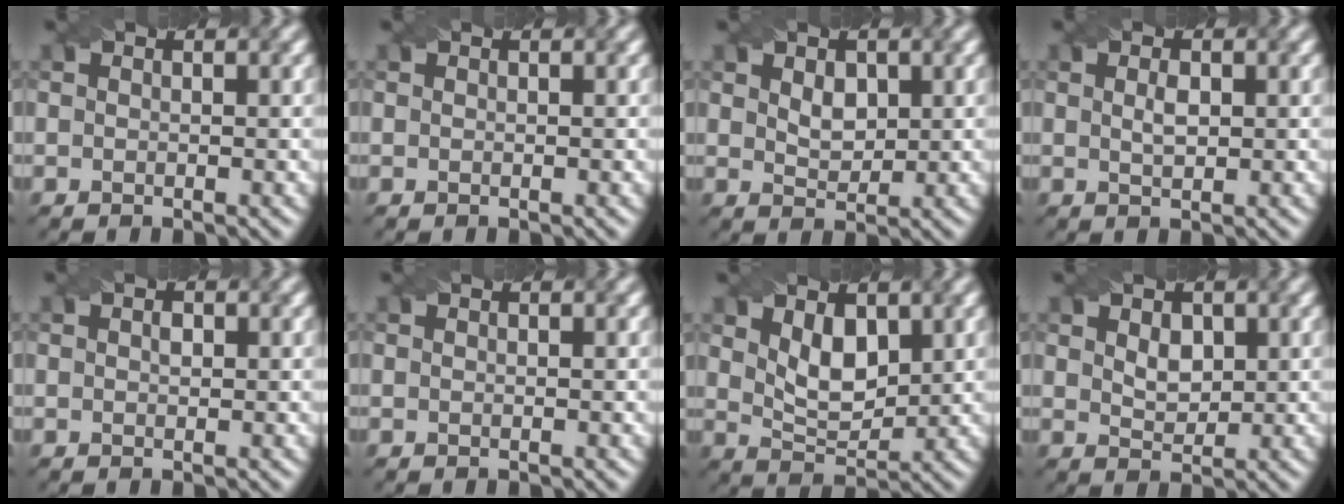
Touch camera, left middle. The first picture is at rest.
{"total": 0.0}
{"total": 2.2, "force": [0.8, 1.4, 1.4], "torque": [-0.025, -0.001, 0.017]}
{"total": 1.5, "force": [0.4, 0.7, 1.2], "torque": [-0.026, 0.001, 0.010]}
{"total": 0.8, "force": [0.1, 0.5, 0.6], "torque": [-0.010, 0.003, 0.002]}
{"total": 0.0}
{"total": 3.9, "force": [1.5, 2.2, 2.8], "torque": [-0.060, -0.006, 0.032]}
{"total": 2.1, "force": [0.8, 1.4, 1.4], "torque": [-0.025, 0.000, 0.017]}